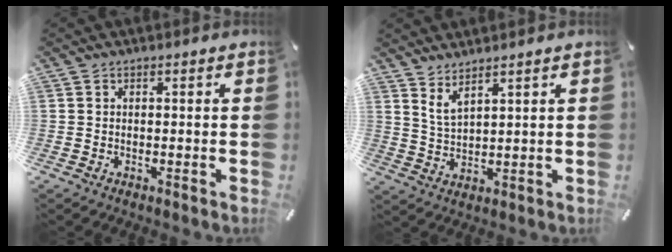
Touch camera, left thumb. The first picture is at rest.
{"total": 4.1, "force": [3.5, 0.8, 2.0], "torque": [-0.048, -0.014, 0.065]}